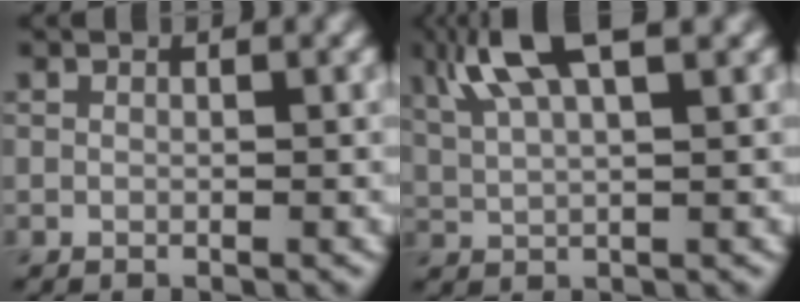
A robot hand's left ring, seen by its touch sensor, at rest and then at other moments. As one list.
[{"total": 6.8, "force": [3.9, 2.0, 5.2], "torque": [-0.103, 0.021, 0.069]}]